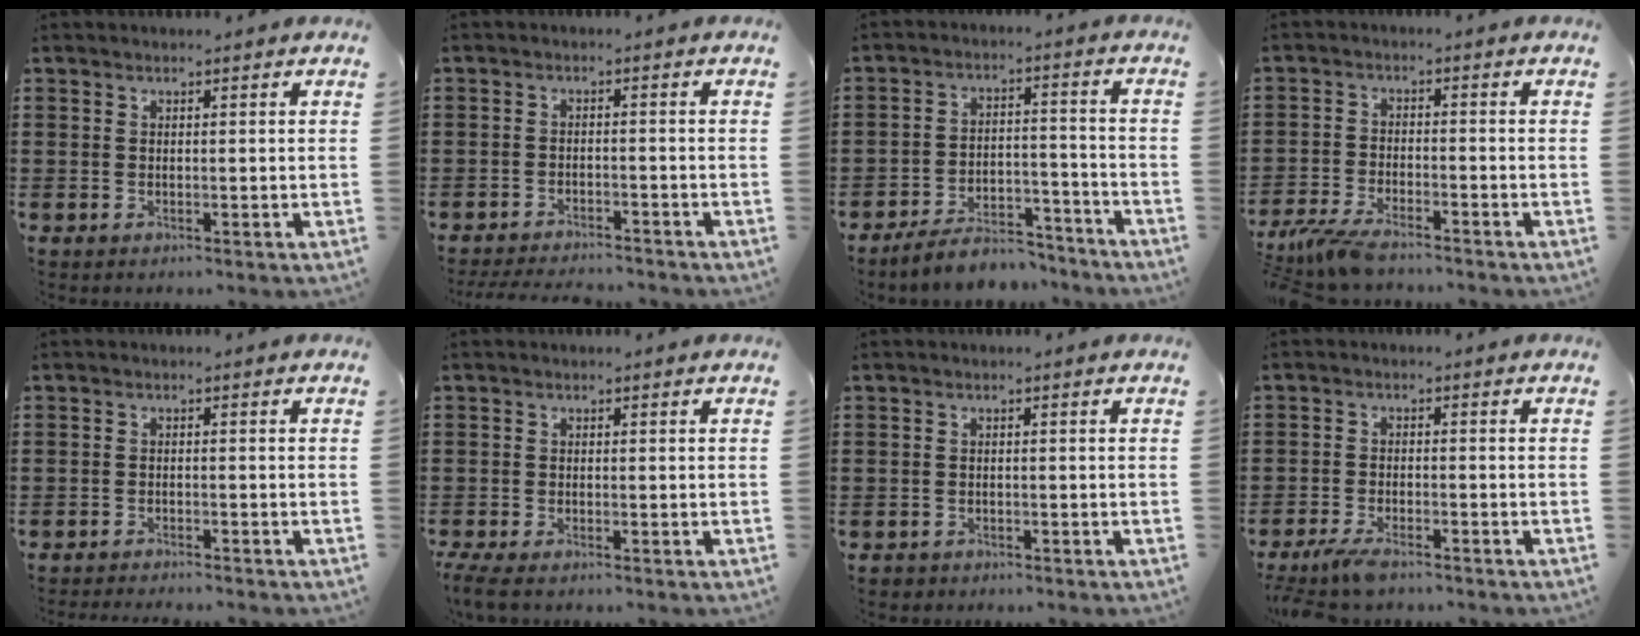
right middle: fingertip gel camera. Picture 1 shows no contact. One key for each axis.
{"total": 3.1, "fx": -3.1, "fy": 0.2, "fz": 0.5, "tx": -0.011, "ty": 0.000, "tz": -0.063}
{"total": 6.5, "fx": -6.1, "fy": 1.4, "fz": 1.9, "tx": -0.031, "ty": 0.014, "tz": -0.116}
{"total": 4.7, "fx": -4.3, "fy": 0.5, "fz": 1.9, "tx": -0.061, "ty": -0.014, "tz": -0.089}
{"total": 1.4, "fx": -1.4, "fy": -0.1, "fz": 0.1, "tx": -0.005, "ty": 0.001, "tz": -0.028}
{"total": 1.5, "fx": -1.2, "fy": 0.1, "fz": 0.9, "tx": -0.032, "ty": -0.007, "tz": -0.025}
{"total": 0.7, "fx": -0.7, "fy": 0.3, "fz": 0.0, "tx": -0.002, "ty": 0.001, "tz": -0.015}
{"total": 3.3, "fx": -2.9, "fy": 0.6, "fz": 1.6, "tx": -0.051, "ty": -0.009, "tz": -0.061}